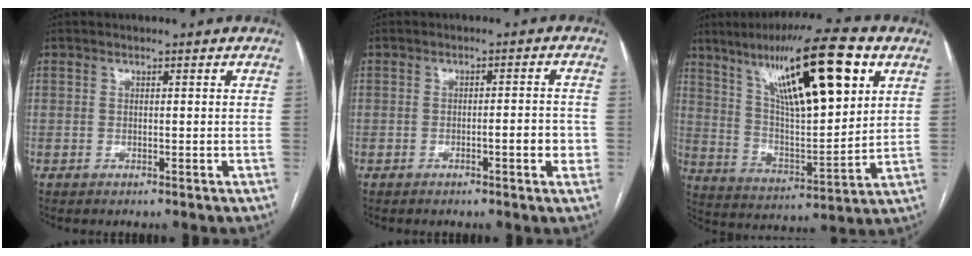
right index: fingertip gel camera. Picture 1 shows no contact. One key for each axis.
{"total": 6.9, "fx": -2.1, "fy": 0.8, "fz": 6.6, "tx": -0.088, "ty": 0.011, "tz": -0.027}
{"total": 20.9, "fx": 10.4, "fy": 3.9, "fz": 17.8, "tx": -0.301, "ty": 0.023, "tz": 0.181}